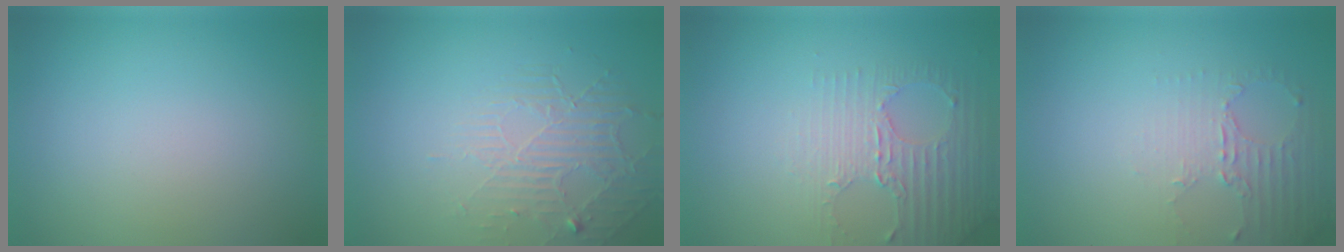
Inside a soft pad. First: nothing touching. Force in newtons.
{"total": 2.2, "press": 1.4, "slide": 1.7}
{"total": 2.8, "press": 2.5, "slide": 1.3}
{"total": 2.3, "press": 1.8, "slide": 1.6}